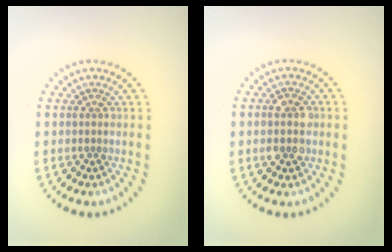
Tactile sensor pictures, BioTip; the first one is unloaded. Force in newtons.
{"total": 2.7, "press": 2.7, "slide": 0.2}